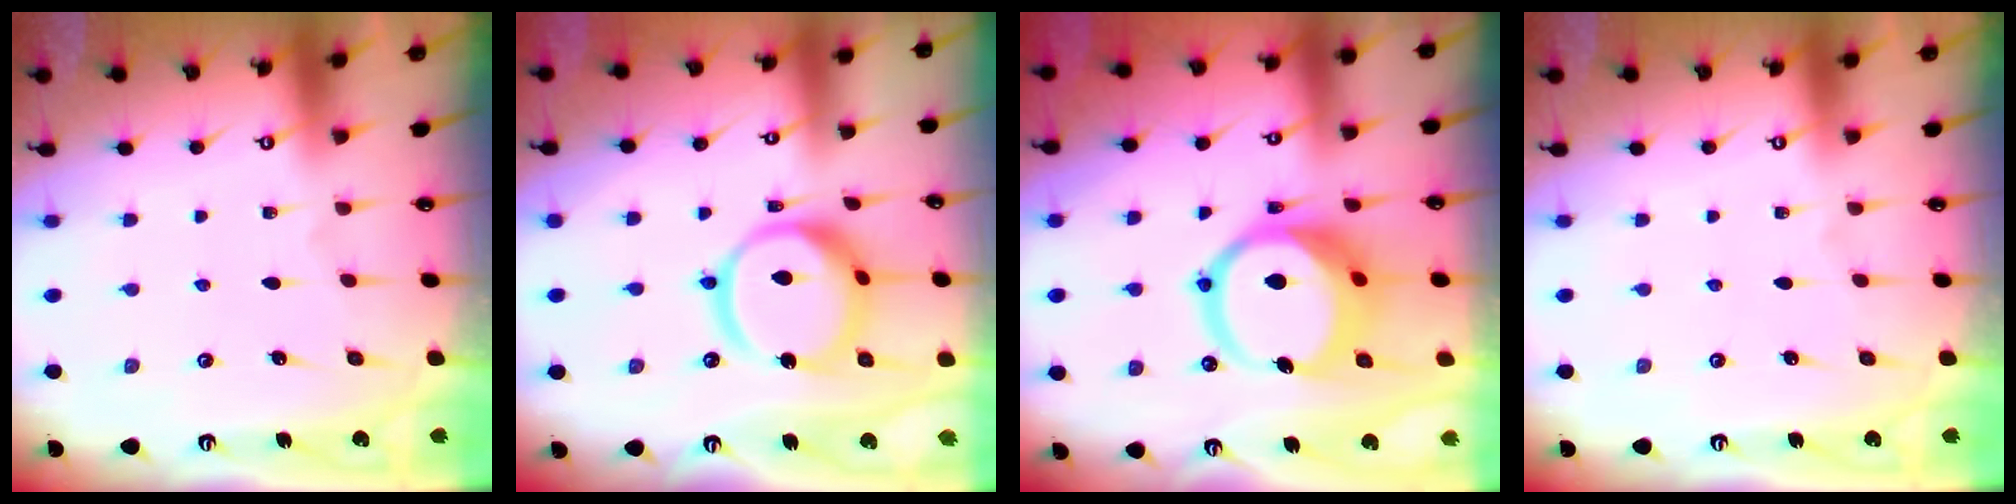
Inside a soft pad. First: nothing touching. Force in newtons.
{"total": 15.9, "press": 15.8, "slide": 1.7}
{"total": 15.0, "press": 14.8, "slide": 1.8}
{"total": 0.0}